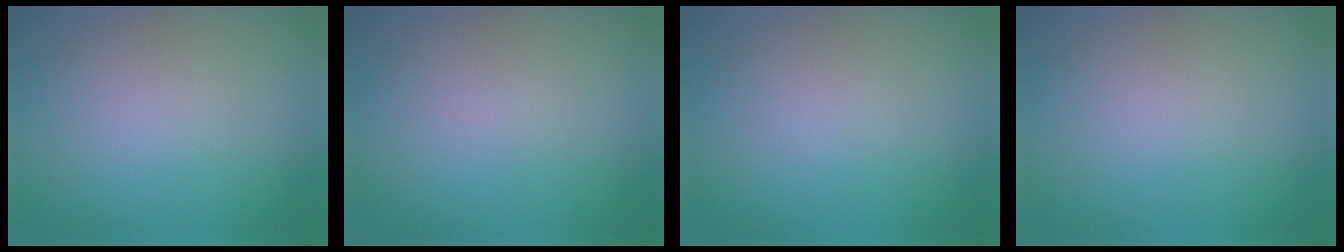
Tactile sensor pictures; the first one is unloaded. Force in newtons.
{"total": 0.0}
{"total": 0.0}
{"total": 0.0}